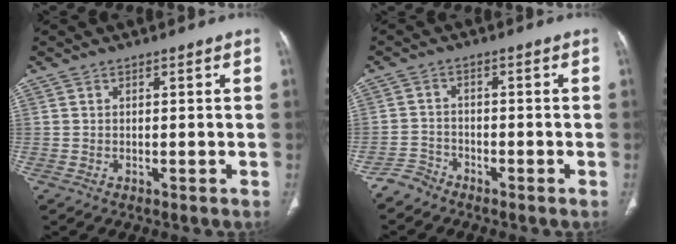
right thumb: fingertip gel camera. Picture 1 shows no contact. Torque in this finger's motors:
{"motor_torque": [0.10, -0.03, -0.16, -0.01, -0.01]}